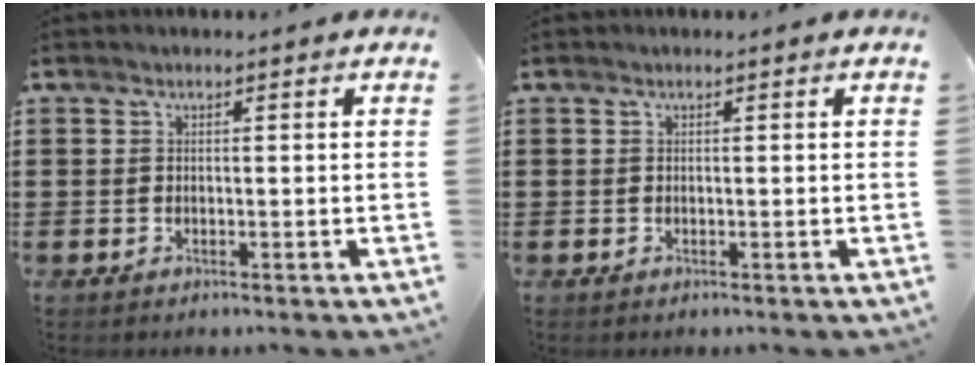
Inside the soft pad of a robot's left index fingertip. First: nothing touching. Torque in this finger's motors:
{"motor_torque": [0.60, -0.83, 0.00, -0.01]}